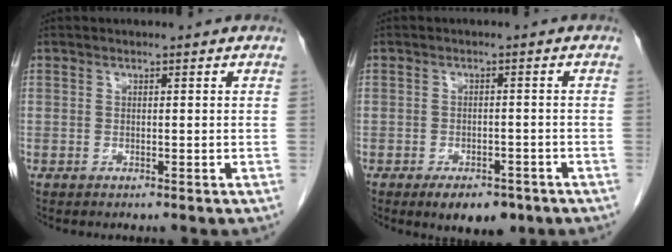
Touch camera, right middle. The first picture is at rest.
{"total": 6.2, "force": [-4.3, 2.9, 3.4], "torque": [-0.043, 0.000, -0.057]}